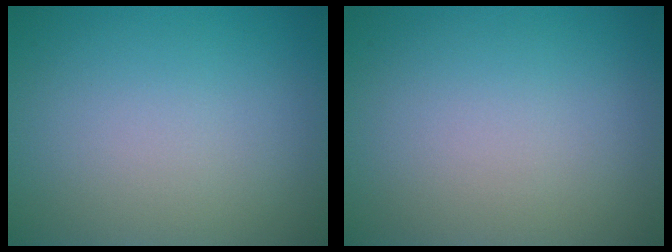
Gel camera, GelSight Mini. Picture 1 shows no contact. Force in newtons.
{"total": 0.0}